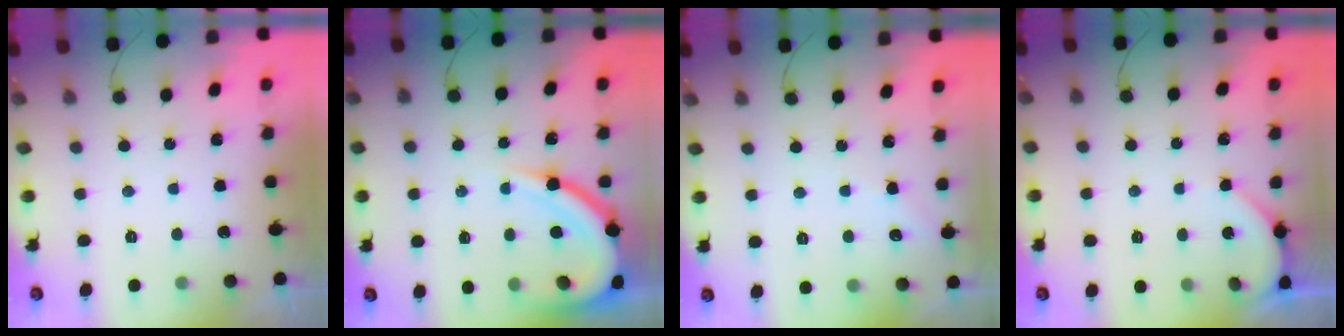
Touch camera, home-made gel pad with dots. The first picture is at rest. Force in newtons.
{"total": 11.5, "press": 11.4, "slide": 0.9}
{"total": 3.0, "press": 3.0, "slide": 0.4}
{"total": 2.1, "press": 2.1, "slide": 0.3}